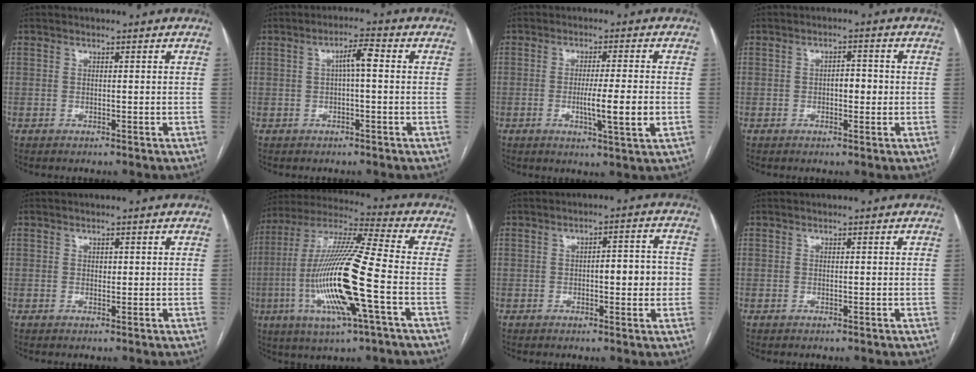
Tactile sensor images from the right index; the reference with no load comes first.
{"total": 3.7, "force": [0.4, 0.6, 3.6], "torque": [-0.061, 0.011, 0.005]}
{"total": 8.6, "force": [-1.7, -0.3, 8.5], "torque": [-0.141, -0.018, -0.030]}
{"total": 3.0, "force": [-0.3, 1.4, 2.6], "torque": [-0.038, 0.008, -0.003]}
{"total": 0.8, "force": [0.2, 0.6, 0.5], "torque": [-0.005, 0.000, 0.003]}
{"total": 19.3, "force": [-4.6, 1.0, 18.7], "torque": [-0.385, -0.013, -0.090]}
{"total": 6.0, "force": [-0.5, 1.9, 5.7], "torque": [-0.076, 0.018, -0.005]}
{"total": 0.0}